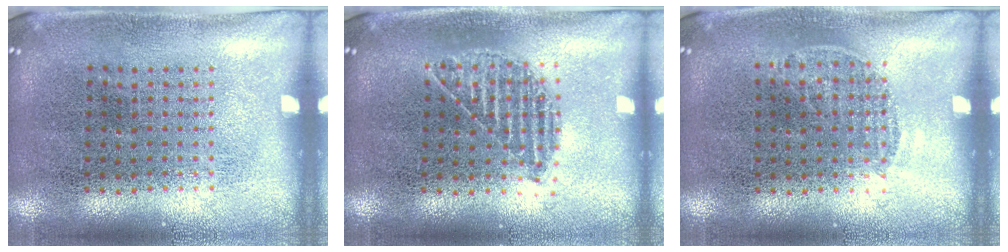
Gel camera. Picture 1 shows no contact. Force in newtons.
{"total": 1.1, "press": 1.0, "slide": 0.5}
{"total": 0.5, "press": 0.2, "slide": 0.5}